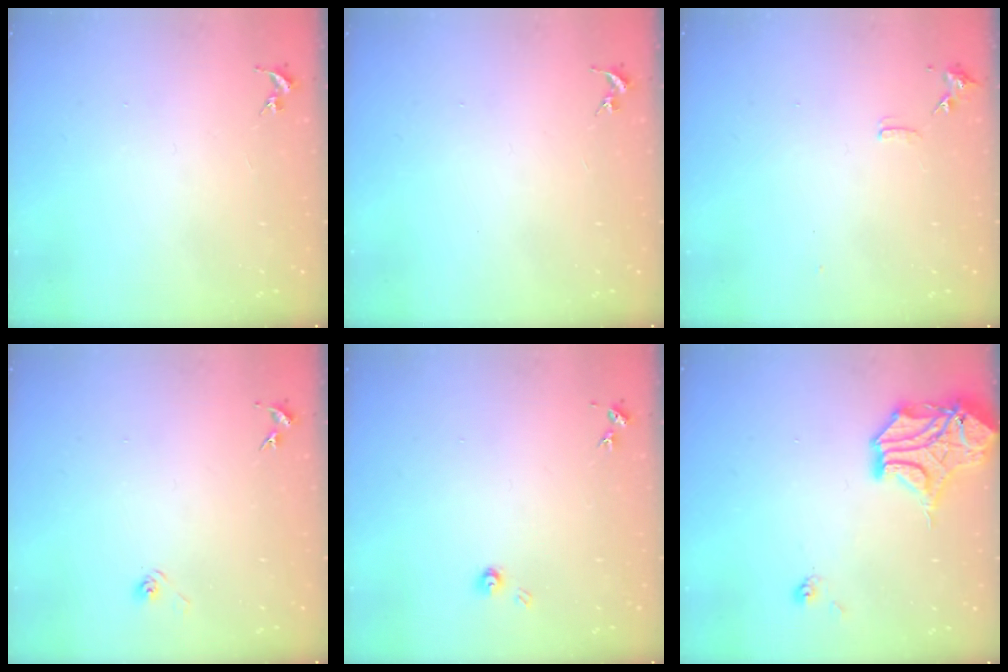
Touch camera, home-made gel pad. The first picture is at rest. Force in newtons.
{"total": 0.0}
{"total": 6.8, "press": 6.7, "slide": 0.9}
{"total": 2.9, "press": 2.5, "slide": 1.5}
{"total": 3.9, "press": 3.9, "slide": 0.5}
{"total": 15.2, "press": 15.1, "slide": 2.2}